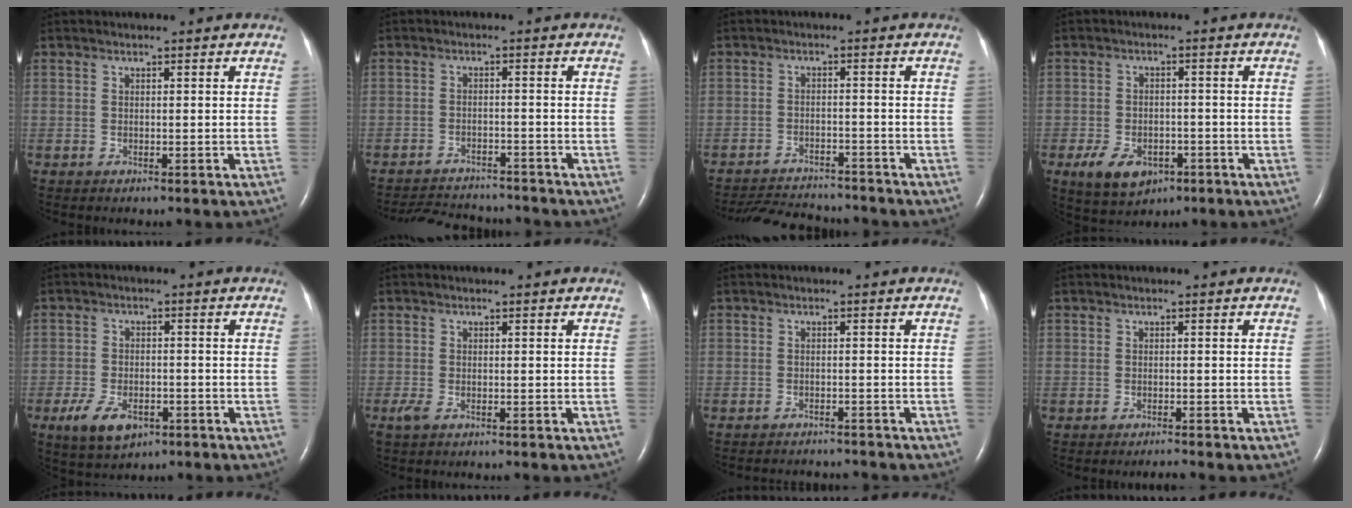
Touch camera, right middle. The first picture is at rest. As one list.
[{"total": 9.7, "force": [-9.3, 1.7, 2.1], "torque": [-0.042, -0.001, -0.133]}, {"total": 10.2, "force": [-9.8, 1.4, 2.4], "torque": [-0.045, -0.004, -0.146]}, {"total": 7.5, "force": [-3.8, 4.9, 4.2], "torque": [-0.080, 0.002, -0.052]}, {"total": 6.6, "force": [-3.4, 3.6, 4.4], "torque": [-0.091, -0.005, -0.052]}, {"total": 1.4, "force": [-0.8, 0.5, 1.0], "torque": [-0.031, -0.004, -0.014]}, {"total": 5.7, "force": [-5.6, 0.8, 0.6], "torque": [-0.009, -0.005, -0.073]}, {"total": 0.7, "force": [-0.7, -0.2, 0.1], "torque": [-0.005, -0.004, -0.009]}]